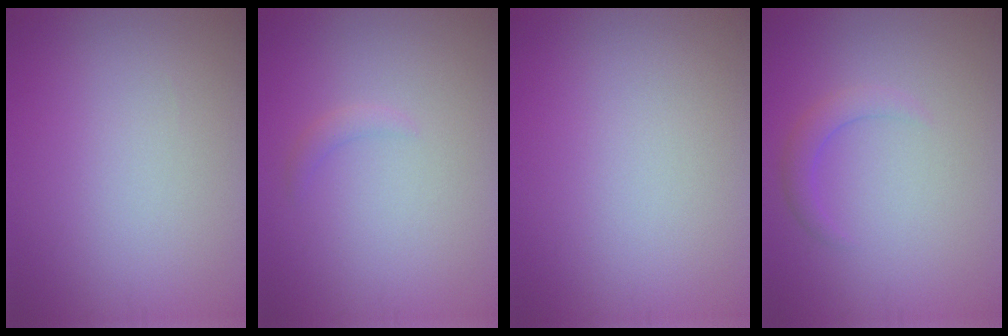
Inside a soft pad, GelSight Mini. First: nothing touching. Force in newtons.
{"total": 0.9, "press": 0.9, "slide": 0.1}
{"total": 0.0}
{"total": 1.8, "press": 1.8, "slide": 0.2}